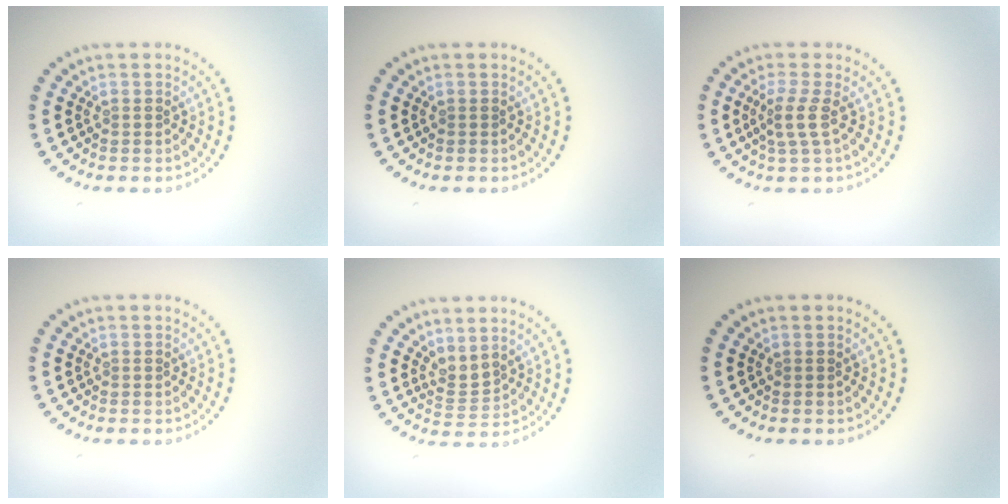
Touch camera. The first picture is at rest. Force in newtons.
{"total": 0.0}
{"total": 2.1, "press": 1.6, "slide": 1.4}
{"total": 0.0}
{"total": 1.8, "press": 1.4, "slide": 1.2}
{"total": 0.0}